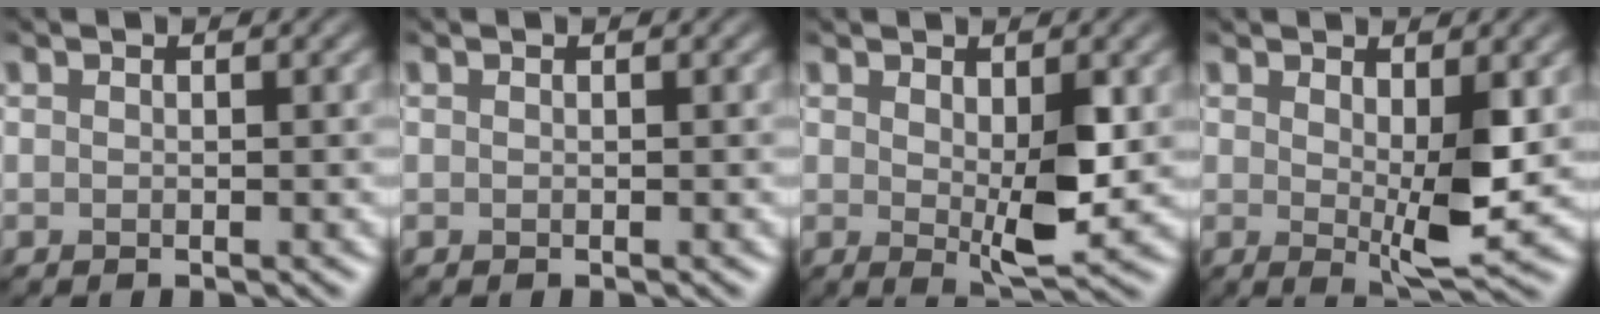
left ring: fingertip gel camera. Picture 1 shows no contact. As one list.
[{"total": 0.0}, {"total": 4.3, "force": [0.4, 1.6, 4.0], "torque": [-0.067, -0.009, 0.010]}, {"total": 4.5, "force": [0.6, 1.2, 4.3], "torque": [-0.071, -0.014, 0.013]}]